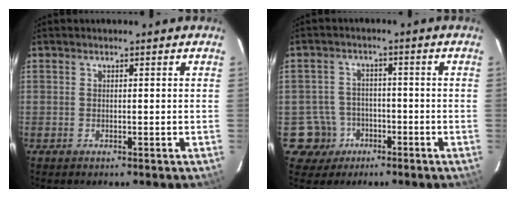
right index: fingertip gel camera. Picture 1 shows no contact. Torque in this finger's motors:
{"motor_torque": [-0.41, -0.11, -1.05, -0.21]}